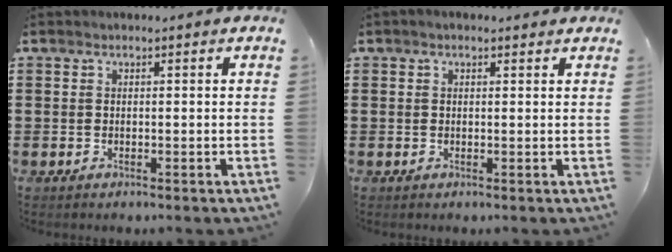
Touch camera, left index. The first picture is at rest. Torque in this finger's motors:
{"motor_torque": [2.14, 0.00, 0.37, 0.06]}